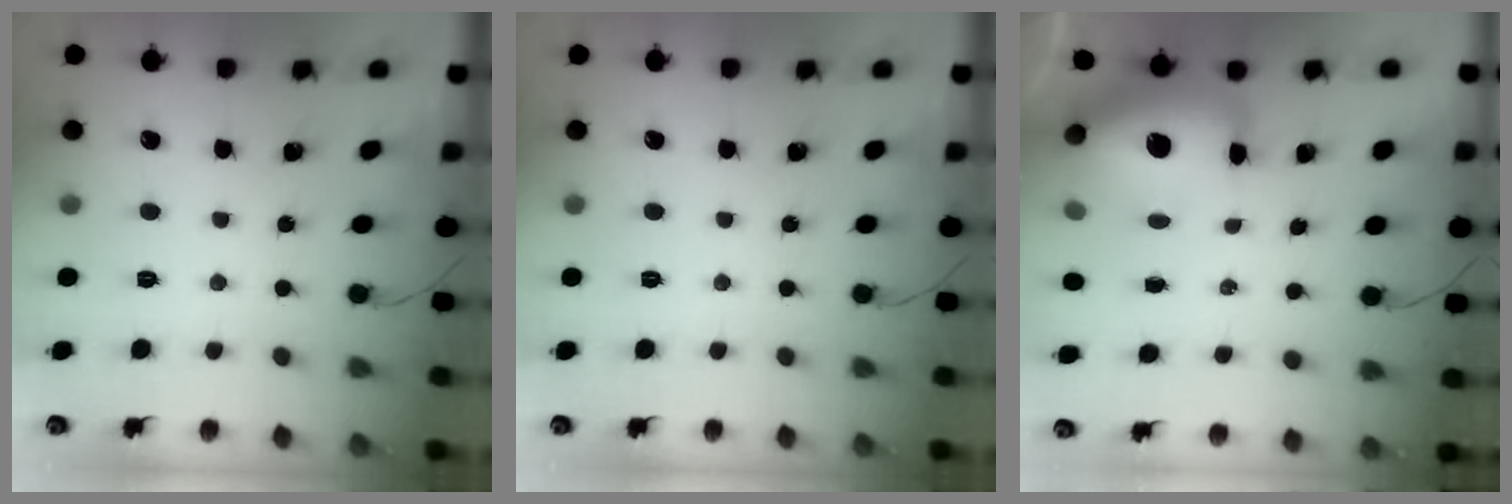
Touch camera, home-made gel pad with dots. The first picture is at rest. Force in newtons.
{"total": 0.0}
{"total": 16.0, "press": 15.5, "slide": 3.9}